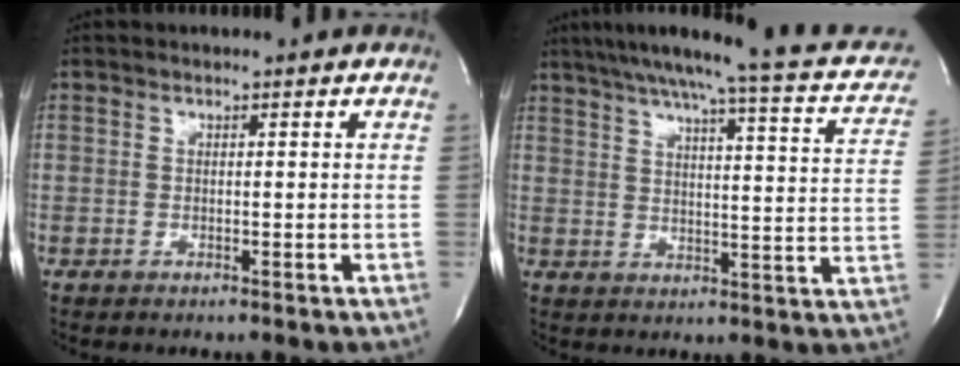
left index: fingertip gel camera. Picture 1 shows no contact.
{"total": 21.2, "force": [17.4, 2.6, 11.8], "torque": [-0.170, -0.002, 0.205]}